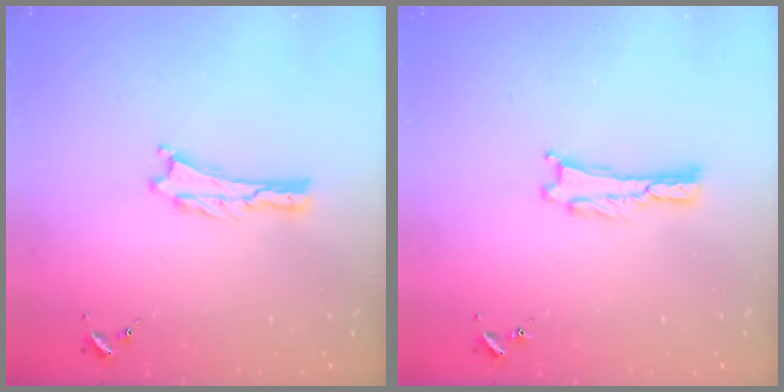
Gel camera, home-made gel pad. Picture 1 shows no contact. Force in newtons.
{"total": 0.0}